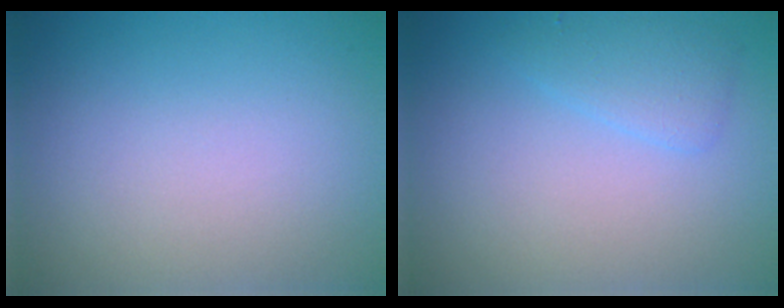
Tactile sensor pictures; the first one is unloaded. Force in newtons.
{"total": 1.9, "press": 1.9, "slide": 0.2}